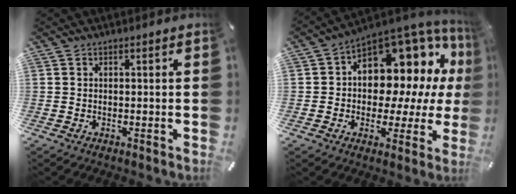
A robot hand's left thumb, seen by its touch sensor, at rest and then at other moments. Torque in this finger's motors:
{"motor_torque": [0.74, 0.74, 1.82, -0.19, 0.41]}